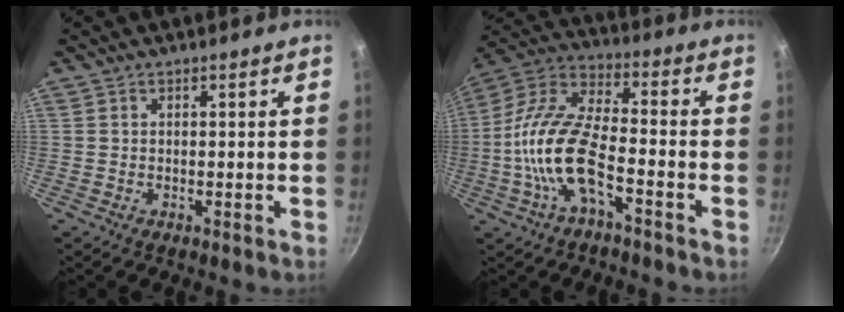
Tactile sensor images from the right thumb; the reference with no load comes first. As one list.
[{"total": 16.1, "force": [-4.8, 6.6, 13.9], "torque": [-0.293, 0.040, -0.095]}]